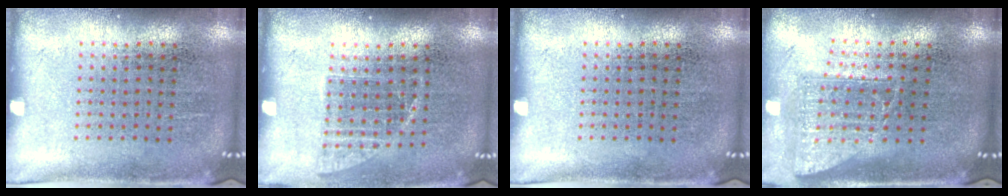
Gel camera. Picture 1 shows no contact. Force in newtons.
{"total": 0.8, "press": 0.8, "slide": 0.3}
{"total": 0.0}
{"total": 1.7, "press": 1.3, "slide": 1.1}